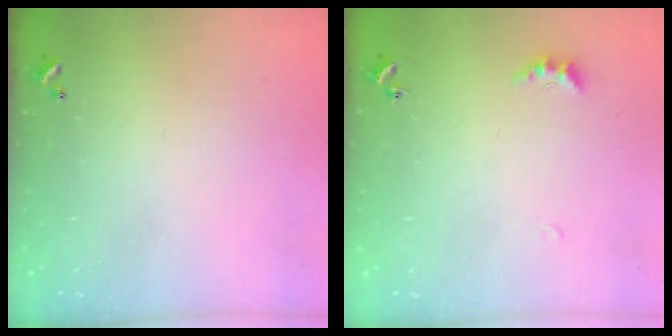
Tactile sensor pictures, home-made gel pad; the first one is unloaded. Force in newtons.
{"total": 2.0, "press": 1.9, "slide": 0.6}